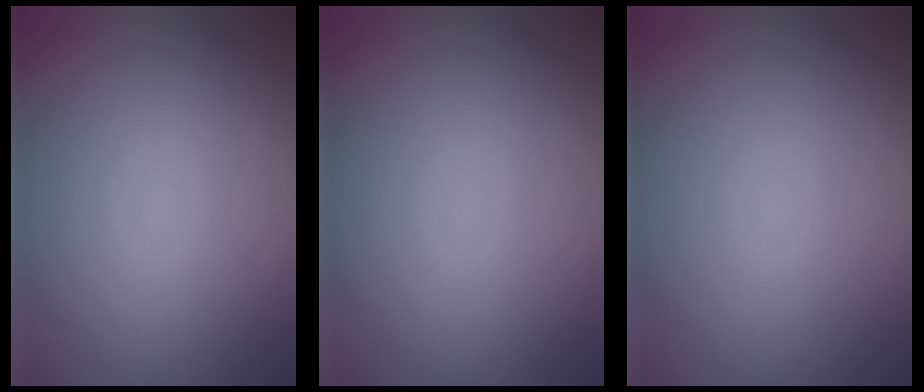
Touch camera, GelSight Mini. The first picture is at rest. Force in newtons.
{"total": 0.0}
{"total": 0.0}